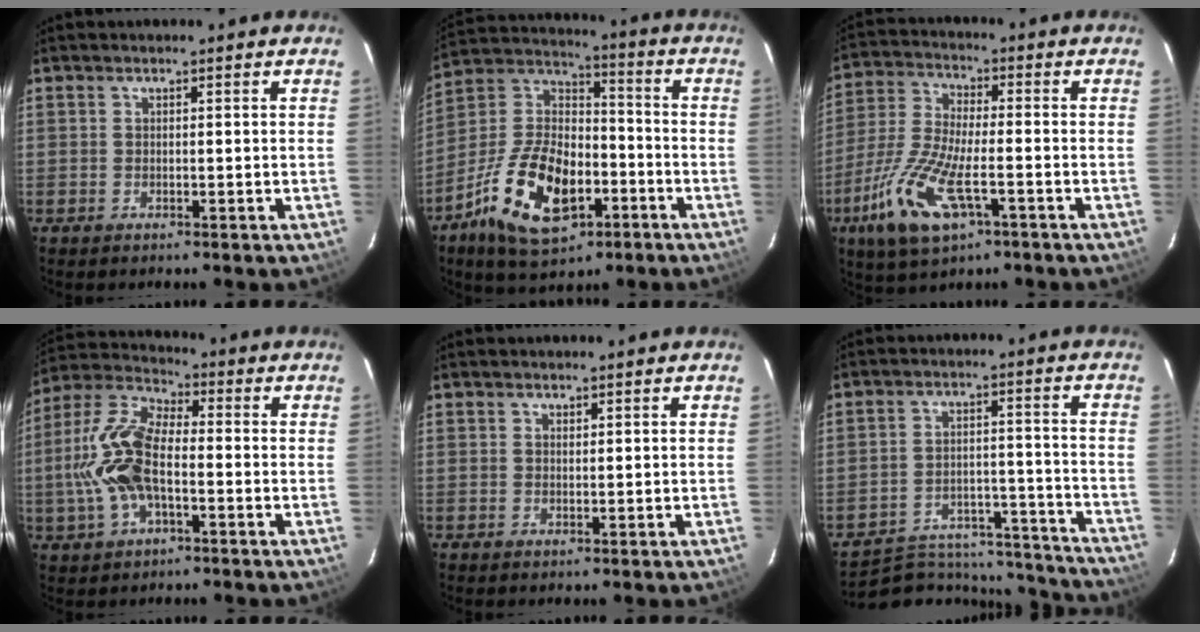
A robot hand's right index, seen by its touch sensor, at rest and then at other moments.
{"total": 19.5, "force": [-8.5, 10.7, 13.8], "torque": [-0.291, 0.009, -0.140]}
{"total": 14.4, "force": [-6.4, 5.2, 11.8], "torque": [-0.265, -0.019, -0.123]}
{"total": 13.7, "force": [-2.3, 6.6, 11.8], "torque": [-0.259, 0.011, -0.050]}
{"total": 0.7, "force": [0.6, 0.3, 0.1], "torque": [-0.002, 0.000, 0.011]}
{"total": 17.6, "force": [-16.4, 5.4, 3.4], "torque": [-0.064, 0.037, -0.215]}